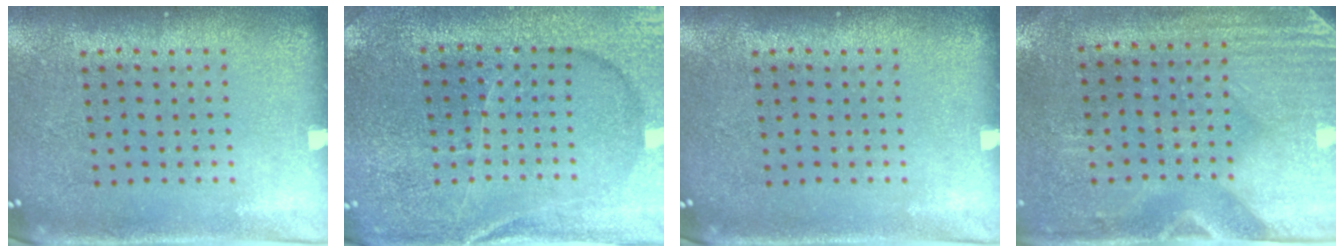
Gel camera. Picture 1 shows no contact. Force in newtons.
{"total": 1.8, "press": 1.8, "slide": 0.2}
{"total": 0.0}
{"total": 3.1, "press": 2.7, "slide": 1.6}